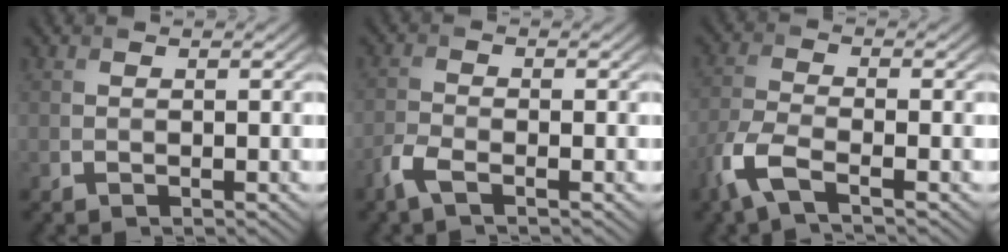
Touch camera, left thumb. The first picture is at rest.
{"total": 3.0, "force": [-2.0, 0.8, 2.1], "torque": [-0.056, -0.005, -0.051]}
{"total": 5.4, "force": [-3.3, 1.5, 4.0], "torque": [-0.101, -0.011, -0.085]}